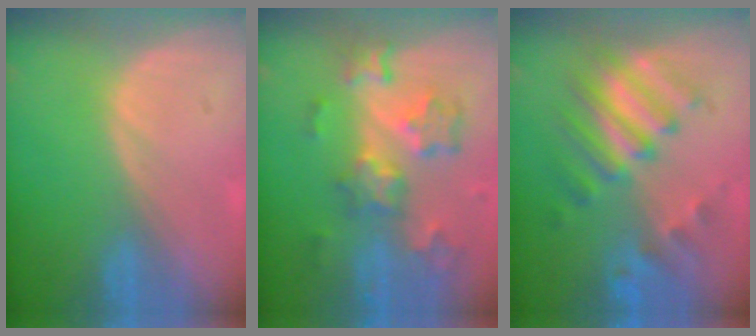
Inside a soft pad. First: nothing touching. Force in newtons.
{"total": 8.9, "press": 7.9, "slide": 4.2}
{"total": 8.8, "press": 8.1, "slide": 3.4}